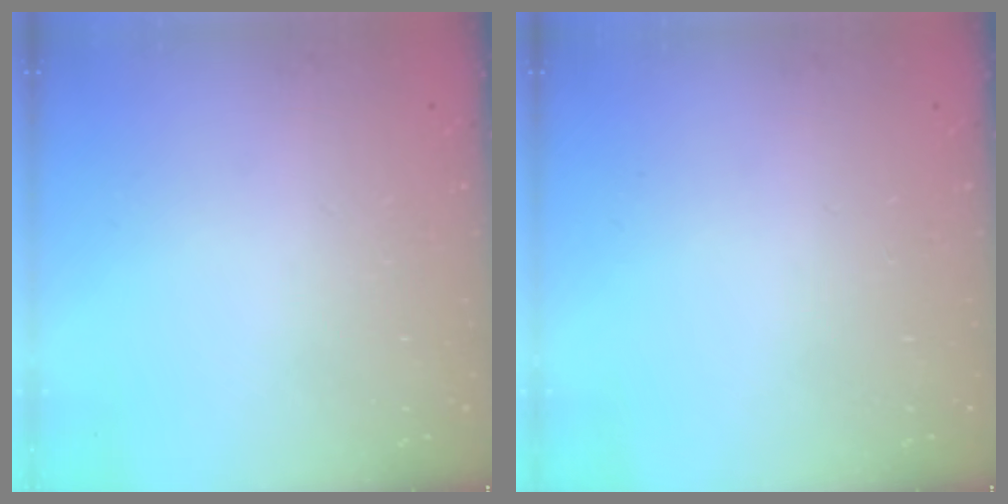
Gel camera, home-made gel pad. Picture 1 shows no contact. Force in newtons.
{"total": 0.0}